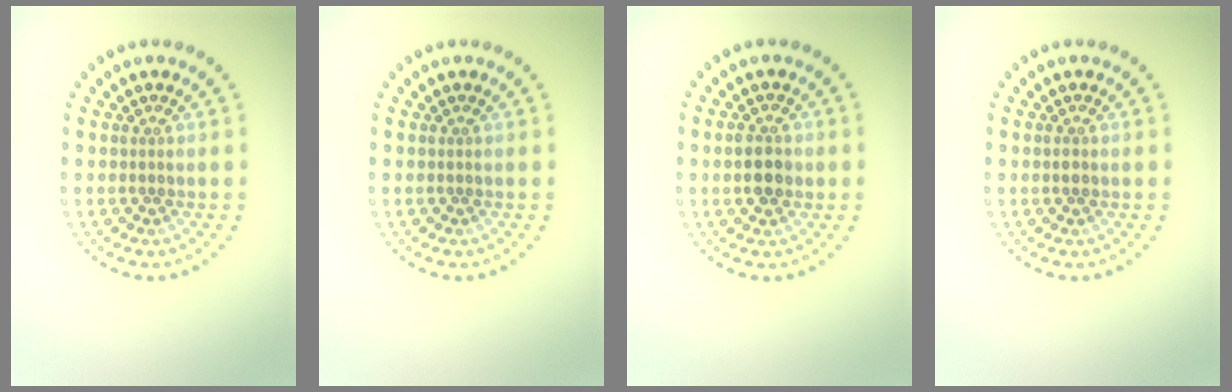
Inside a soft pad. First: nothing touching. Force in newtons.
{"total": 0.0}
{"total": 2.5, "press": 2.5, "slide": 0.2}
{"total": 1.0, "press": 1.0, "slide": 0.0}